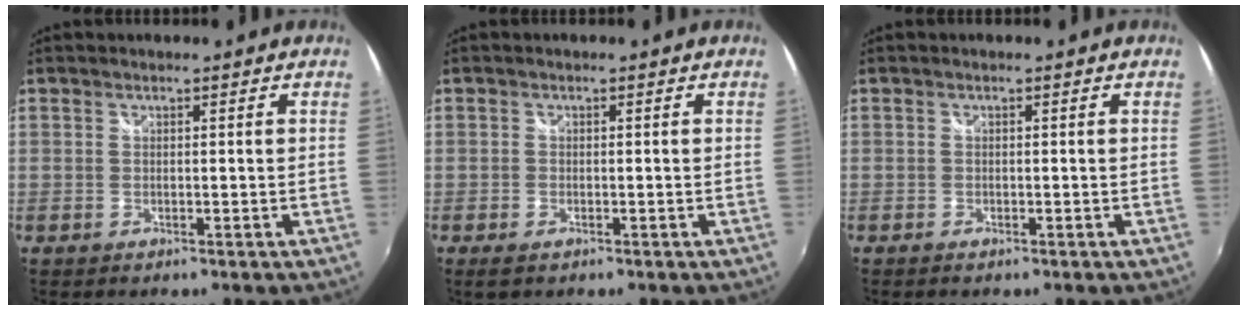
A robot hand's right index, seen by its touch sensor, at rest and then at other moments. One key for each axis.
{"total": 1.9, "fx": -1.2, "fy": 1.0, "fz": 1.2, "tx": -0.024, "ty": -0.004, "tz": -0.020}
{"total": 0.7, "fx": -0.6, "fy": 0.3, "fz": 0.3, "tx": -0.007, "ty": -0.004, "tz": -0.013}